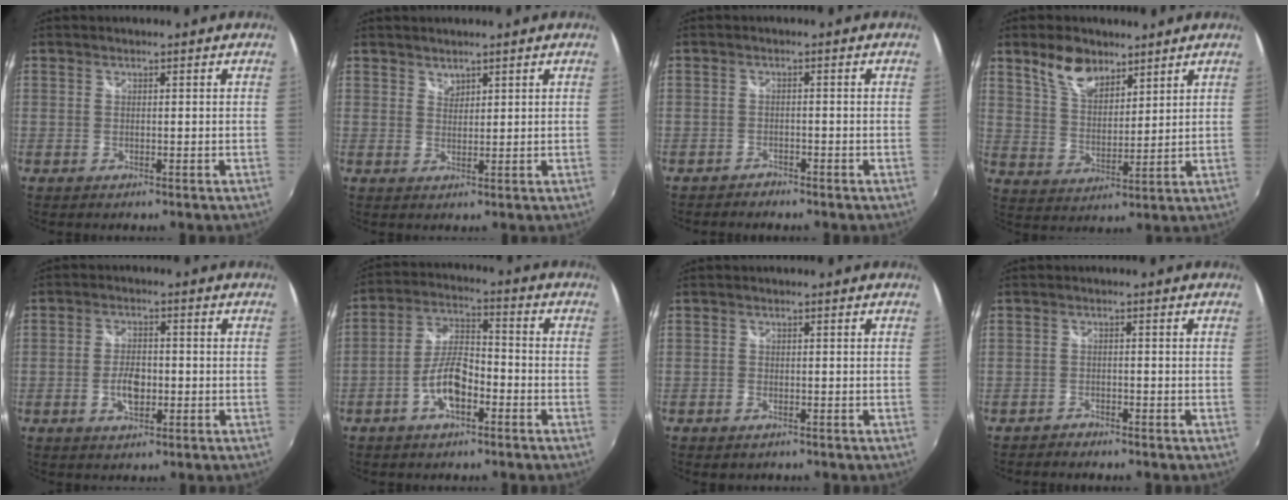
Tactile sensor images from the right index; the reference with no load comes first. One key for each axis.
{"total": 1.9, "fx": 1.6, "fy": 0.9, "fz": 0.2, "tx": 0.004, "ty": 0.002, "tz": 0.029}
{"total": 2.2, "fx": -2.1, "fy": 0.7, "fz": 0.0, "tx": -0.009, "ty": -0.005, "tz": -0.039}
{"total": 8.6, "fx": 6.1, "fy": 4.4, "fz": 4.2, "tx": -0.075, "ty": 0.011, "tz": 0.117}
{"total": 5.4, "fx": -1.4, "fy": 2.9, "fz": 4.3, "tx": -0.086, "ty": 0.001, "tz": -0.024}
{"total": 8.7, "fx": -4.0, "fy": 3.6, "fz": 6.8, "tx": -0.144, "ty": 0.013, "tz": -0.071}
{"total": 1.4, "fx": -1.0, "fy": 1.0, "fz": 0.3, "tx": -0.009, "ty": -0.004, "tz": -0.017}
{"total": 2.2, "fx": -2.1, "fy": 0.6, "fz": 0.1, "tx": -0.011, "ty": -0.005, "tz": -0.039}